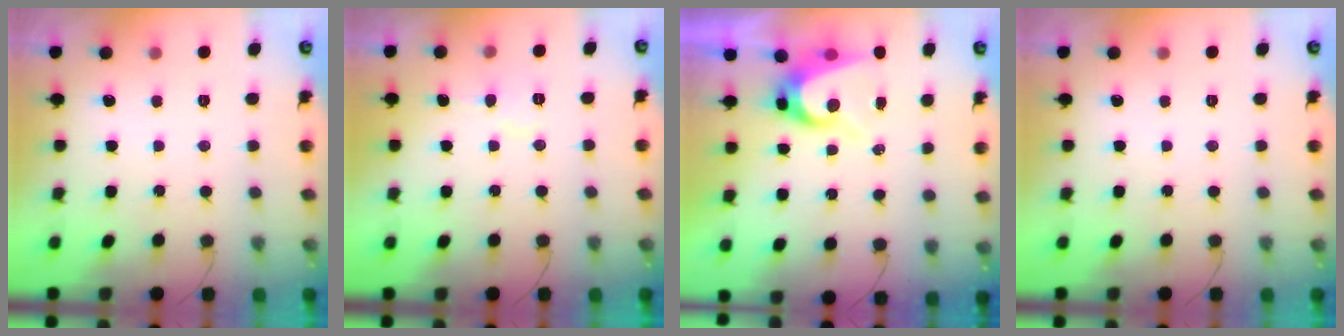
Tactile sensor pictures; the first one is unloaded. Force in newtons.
{"total": 4.6, "press": 4.5, "slide": 0.5}
{"total": 6.5, "press": 6.5, "slide": 0.7}
{"total": 0.0}